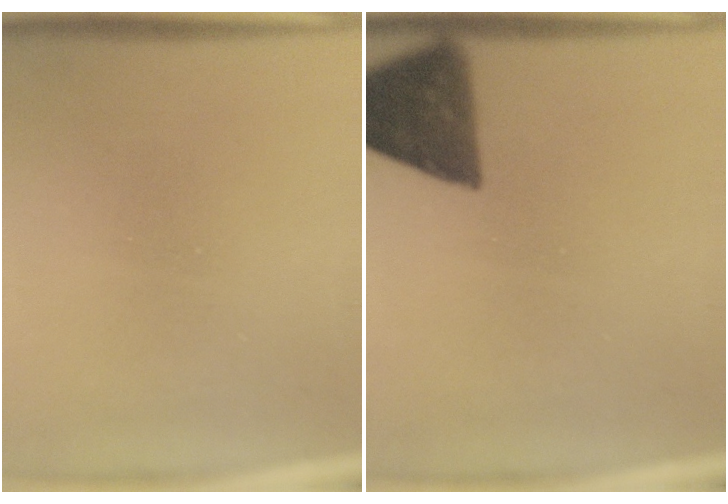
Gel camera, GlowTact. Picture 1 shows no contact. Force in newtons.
{"total": 10.4}